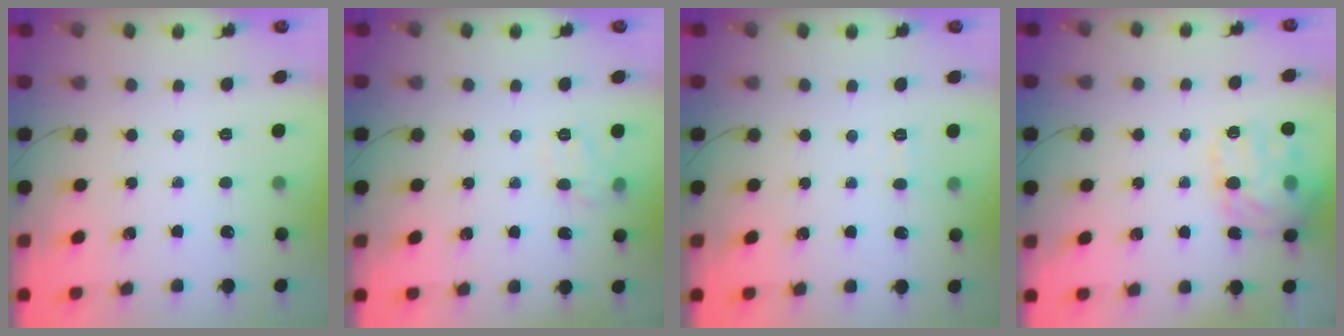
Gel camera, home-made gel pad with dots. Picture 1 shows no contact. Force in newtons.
{"total": 8.1, "press": 8.0, "slide": 1.1}
{"total": 4.3, "press": 4.2, "slide": 1.2}
{"total": 14.8, "press": 14.7, "slide": 1.7}